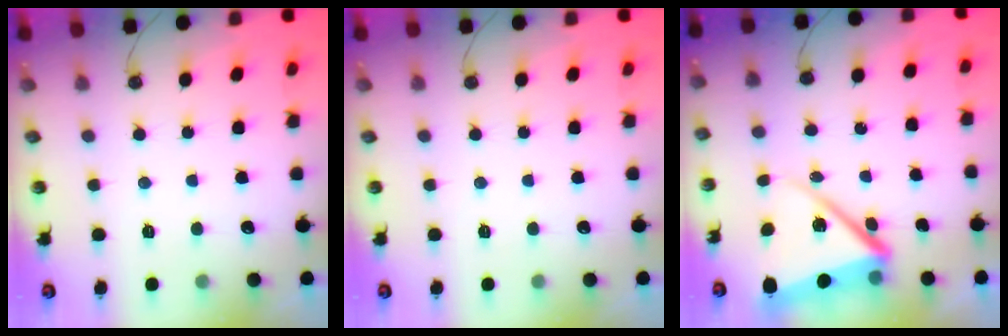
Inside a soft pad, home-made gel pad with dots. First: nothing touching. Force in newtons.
{"total": 0.0}
{"total": 11.1, "press": 11.0, "slide": 1.5}